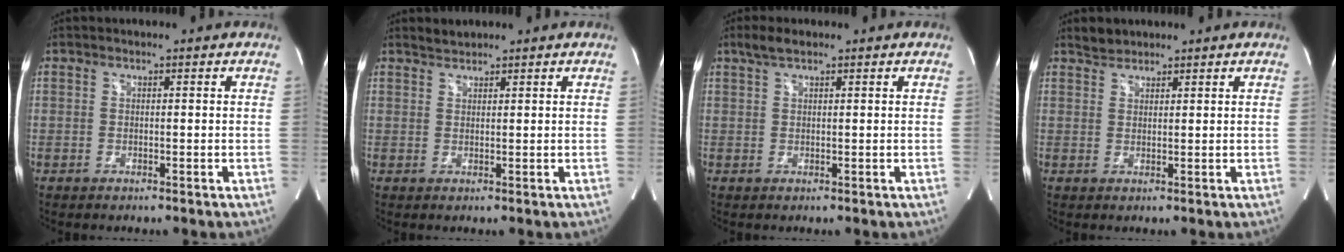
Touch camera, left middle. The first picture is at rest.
{"total": 1.3, "force": [1.3, 0.4, 0.0], "torque": [-0.004, 0.006, 0.026]}
{"total": 2.4, "force": [1.8, 0.6, 1.5], "torque": [-0.037, 0.012, 0.036]}
{"total": 1.9, "force": [1.7, 0.8, 0.0], "torque": [-0.003, 0.006, 0.033]}